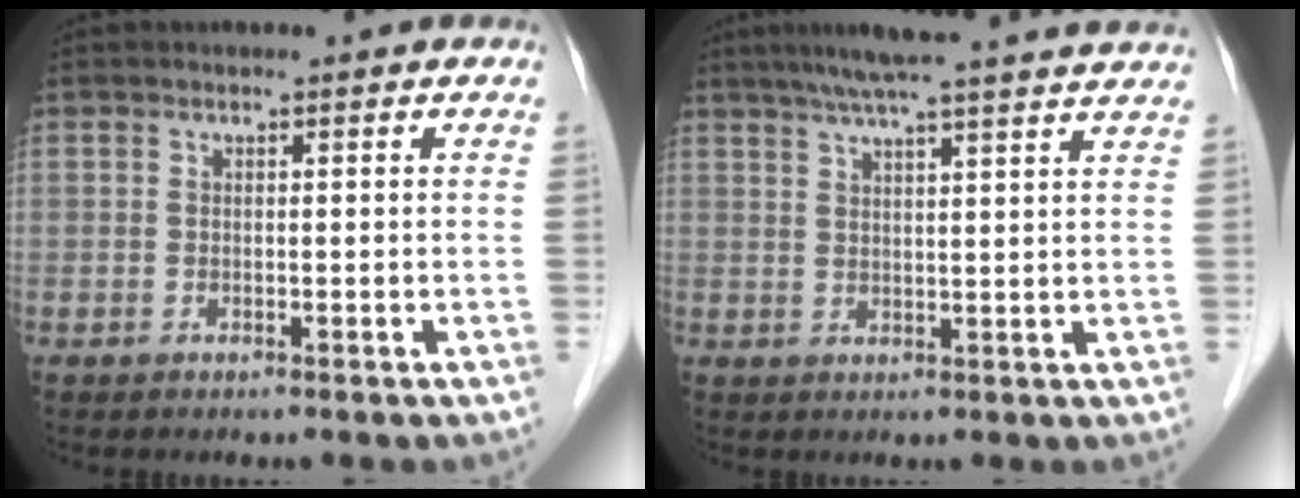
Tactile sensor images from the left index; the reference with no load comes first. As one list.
[{"total": 18.1, "force": [15.9, 0.3, 8.7], "torque": [-0.136, 0.022, 0.204]}]